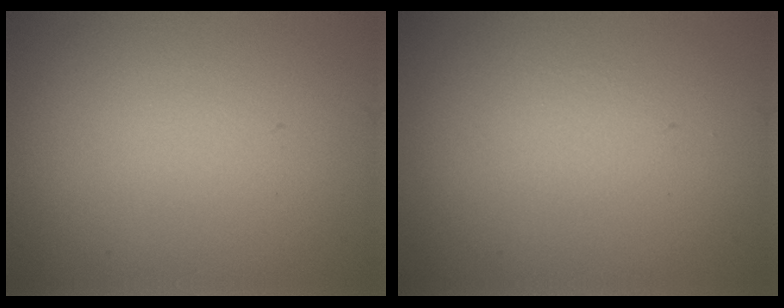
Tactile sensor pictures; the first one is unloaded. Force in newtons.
{"total": 0.6, "press": 0.6, "slide": 0.0}